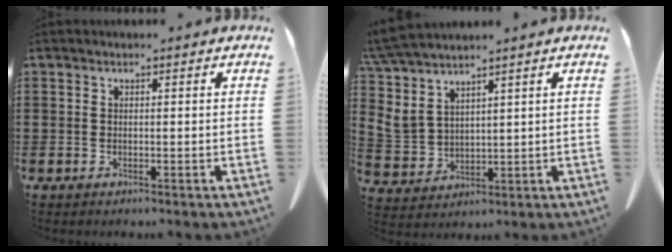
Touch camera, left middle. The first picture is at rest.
{"total": 5.7, "force": [4.6, 2.2, 2.6], "torque": [-0.086, -0.015, 0.081]}